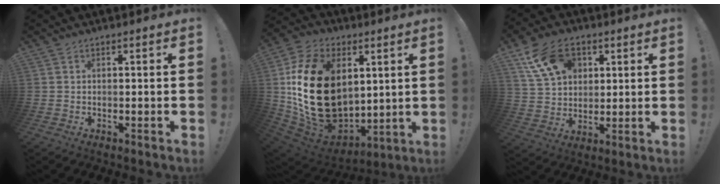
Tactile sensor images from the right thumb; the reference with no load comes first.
{"total": 29.8, "force": [3.9, 20.7, 21.1], "torque": [-0.415, -0.024, 0.093]}
{"total": 15.1, "force": [6.7, 10.9, 8.0], "torque": [-0.131, -0.019, 0.136]}